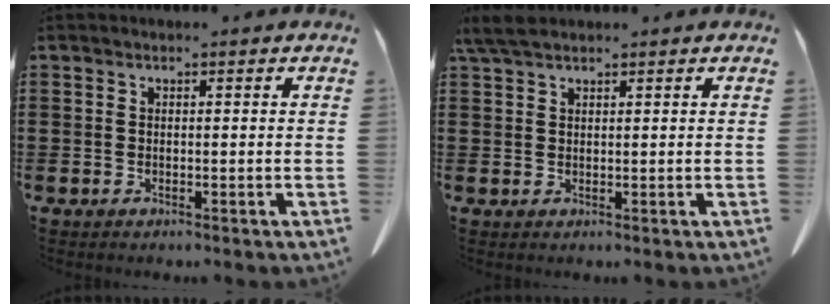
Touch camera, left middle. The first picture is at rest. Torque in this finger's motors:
{"motor_torque": [0.12, 0.08, 0.01, 0.01]}